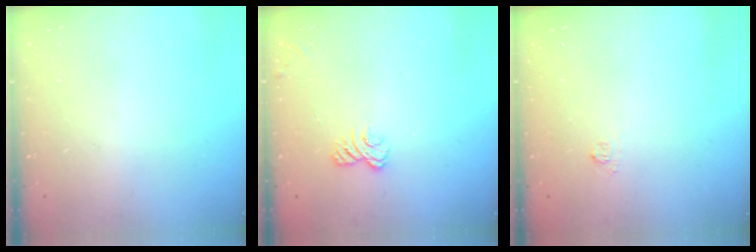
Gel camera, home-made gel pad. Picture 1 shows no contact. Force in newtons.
{"total": 2.8, "press": 2.5, "slide": 1.4}
{"total": 2.2, "press": 2.1, "slide": 0.9}